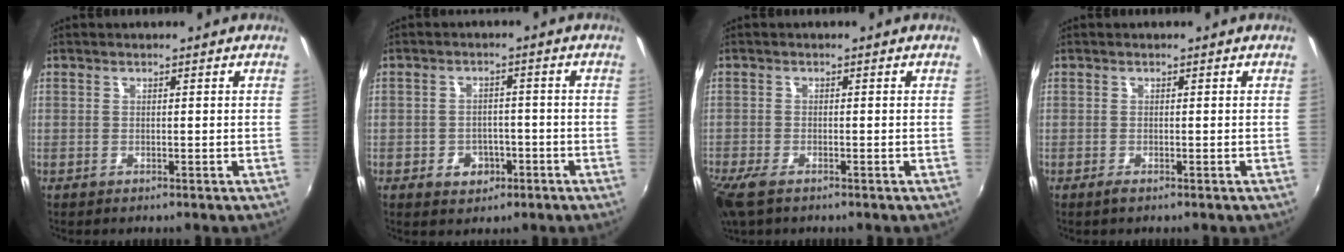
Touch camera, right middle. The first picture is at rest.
{"total": 5.1, "force": [-2.3, 4.2, 1.5], "torque": [-0.040, 0.007, -0.023]}
{"total": 5.4, "force": [-3.7, 2.1, 3.3], "torque": [-0.086, -0.022, -0.074]}
{"total": 0.6, "force": [-0.5, 0.1, 0.4], "torque": [-0.008, -0.003, -0.010]}